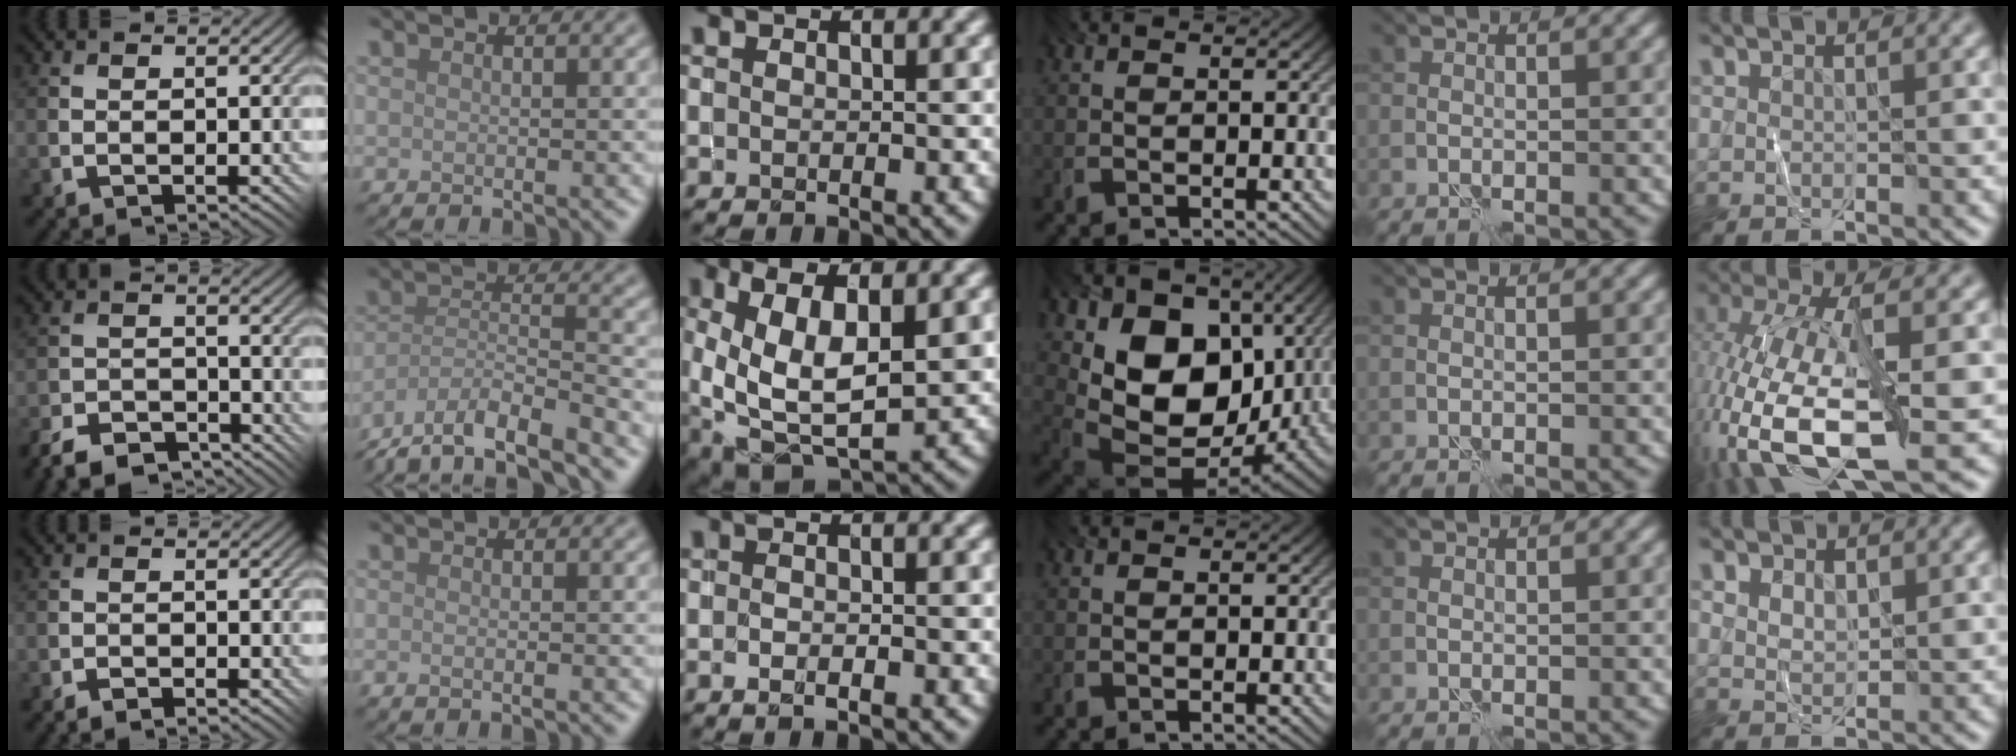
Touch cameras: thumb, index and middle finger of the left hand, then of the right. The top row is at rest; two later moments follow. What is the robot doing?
{"motion": "fold", "object": "shorts"}